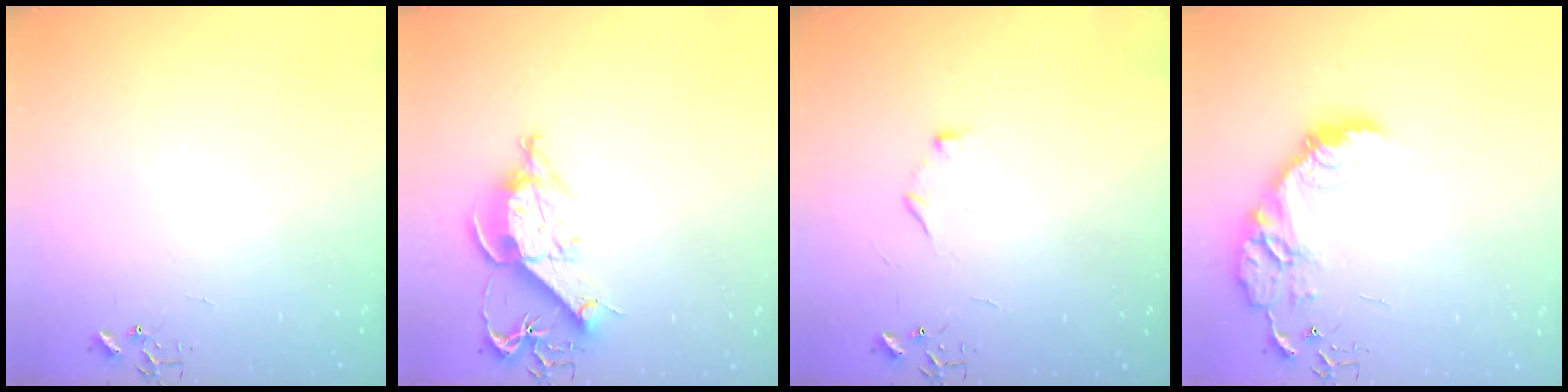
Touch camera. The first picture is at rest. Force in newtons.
{"total": 11.0, "press": 11.0, "slide": 1.3}
{"total": 6.7, "press": 6.7, "slide": 0.7}
{"total": 14.5, "press": 14.5, "slide": 1.0}